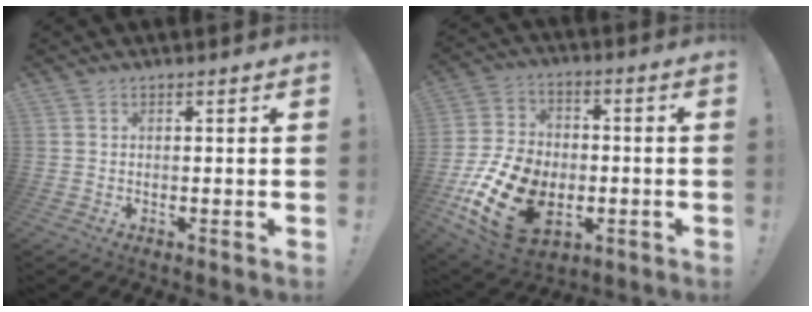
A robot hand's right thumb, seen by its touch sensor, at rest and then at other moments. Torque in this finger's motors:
{"motor_torque": [0.19, 0.86, 1.55, -1.23, 0.51]}